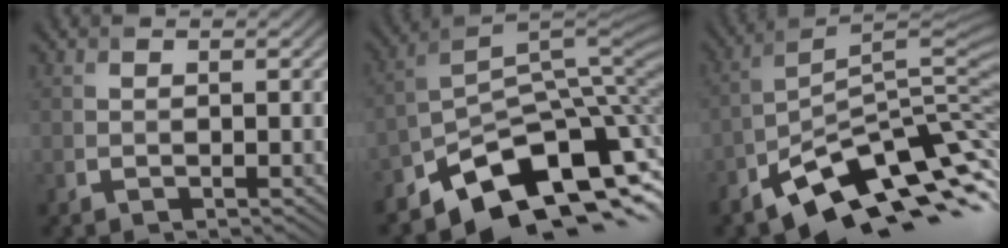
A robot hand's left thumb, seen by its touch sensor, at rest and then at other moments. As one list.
[{"total": 11.5, "force": [-8.0, 4.7, 6.7], "torque": [-0.112, -0.003, -0.140]}, {"total": 12.4, "force": [-6.7, 4.0, 9.7], "torque": [-0.159, -0.002, -0.119]}]